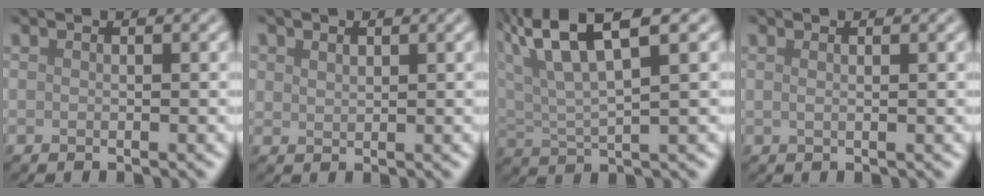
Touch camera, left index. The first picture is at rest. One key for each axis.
{"total": 1.3, "fx": 0.9, "fy": 0.8, "fz": 0.4, "tx": -0.009, "ty": -0.001, "tz": 0.018}
{"total": 7.7, "fx": 4.4, "fy": 2.1, "fz": 5.9, "tx": -0.111, "ty": 0.019, "tz": 0.078}
{"total": 1.7, "fx": 0.9, "fy": 0.8, "fz": 1.3, "tx": -0.004, "ty": -0.003, "tz": -0.005}